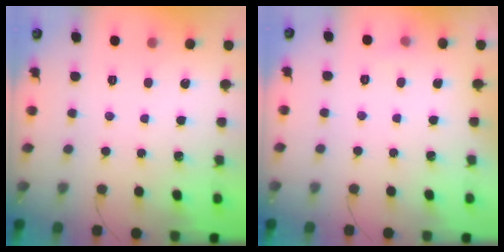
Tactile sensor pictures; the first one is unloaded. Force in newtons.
{"total": 3.4, "press": 3.2, "slide": 1.2}